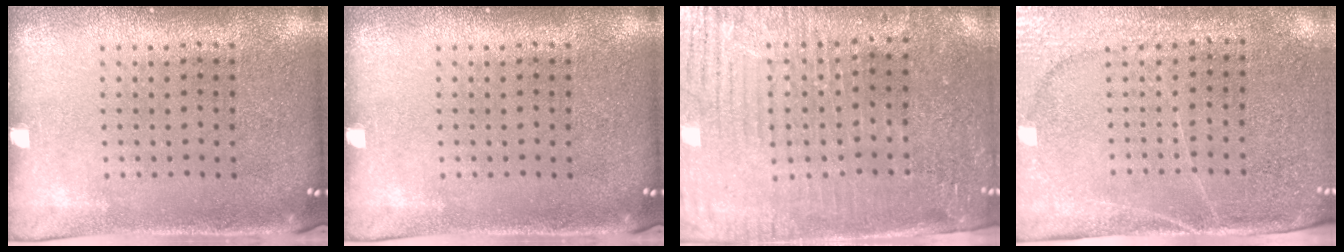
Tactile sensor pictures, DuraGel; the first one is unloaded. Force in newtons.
{"total": 0.0}
{"total": 3.7, "press": 3.4, "slide": 1.5}
{"total": 3.0, "press": 2.7, "slide": 1.5}